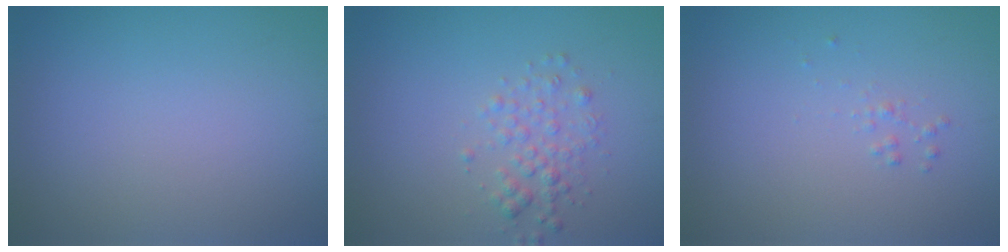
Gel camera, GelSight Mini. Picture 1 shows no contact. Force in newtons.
{"total": 2.0, "press": 2.0, "slide": 0.1}
{"total": 0.5, "press": 0.5, "slide": 0.0}